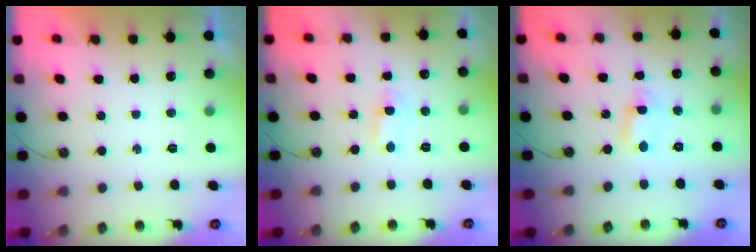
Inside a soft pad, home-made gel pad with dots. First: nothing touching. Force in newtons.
{"total": 1.0, "press": 0.9, "slide": 0.6}
{"total": 1.2, "press": 1.0, "slide": 0.6}